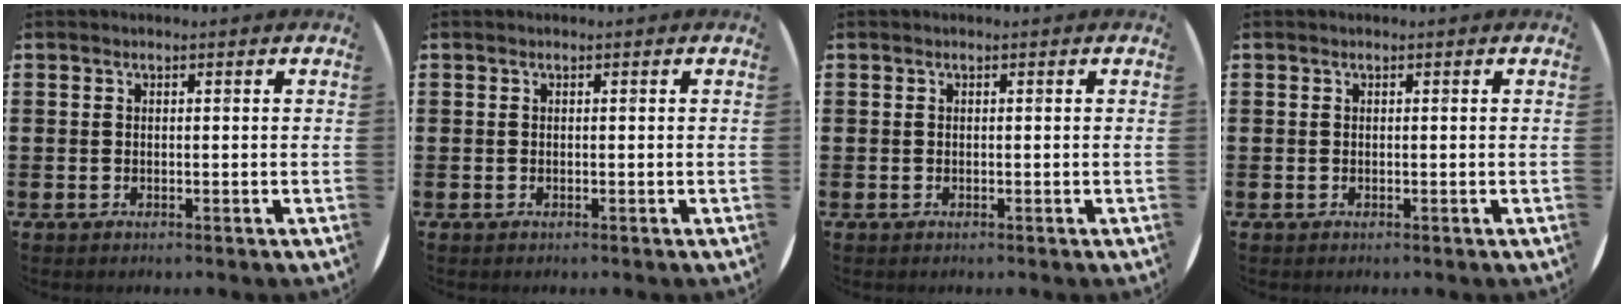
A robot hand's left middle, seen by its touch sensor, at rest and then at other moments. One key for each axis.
{"total": 0.0}
{"total": 0.0}
{"total": 0.0}